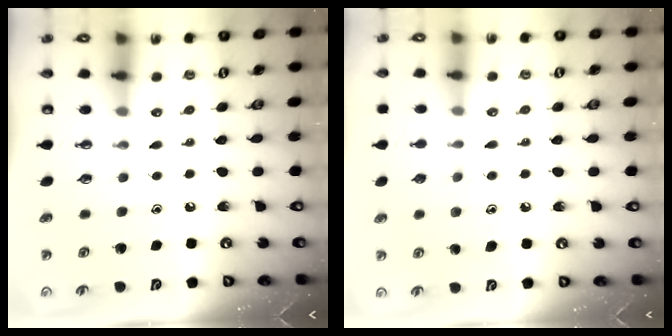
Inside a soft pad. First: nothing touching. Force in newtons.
{"total": 6.1, "press": 6.1, "slide": 0.0}